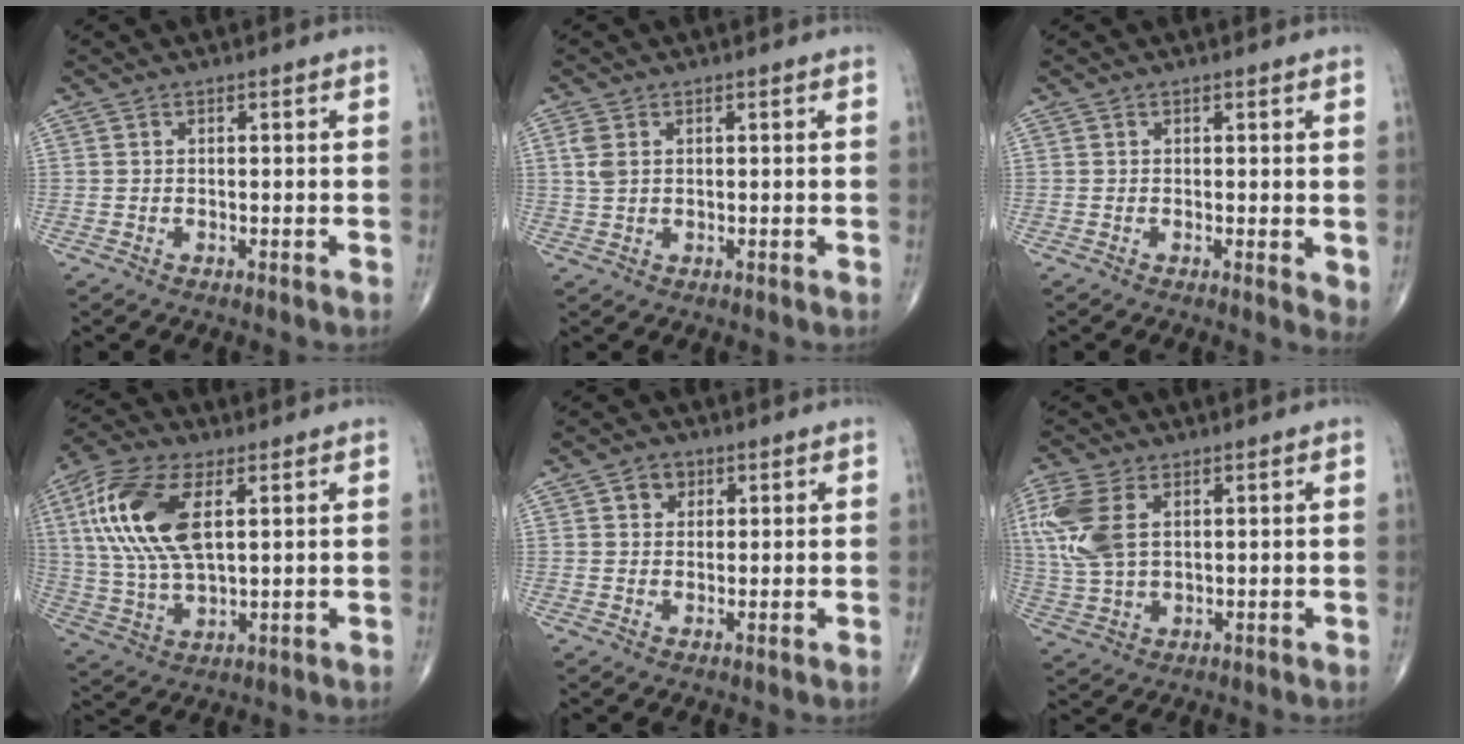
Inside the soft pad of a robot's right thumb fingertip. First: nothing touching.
{"total": 2.9, "force": [0.9, 1.9, 2.0], "torque": [-0.050, 0.005, 0.022]}
{"total": 2.5, "force": [0.4, 0.9, 2.3], "torque": [-0.031, -0.009, 0.002]}
{"total": 17.2, "force": [4.9, 8.2, 14.3], "torque": [-0.305, 0.000, 0.093]}
{"total": 4.4, "force": [1.6, 3.7, 1.7], "torque": [0.000, -0.001, 0.020]}
{"total": 11.7, "force": [3.4, 6.9, 8.8], "torque": [-0.219, 0.003, 0.074]}